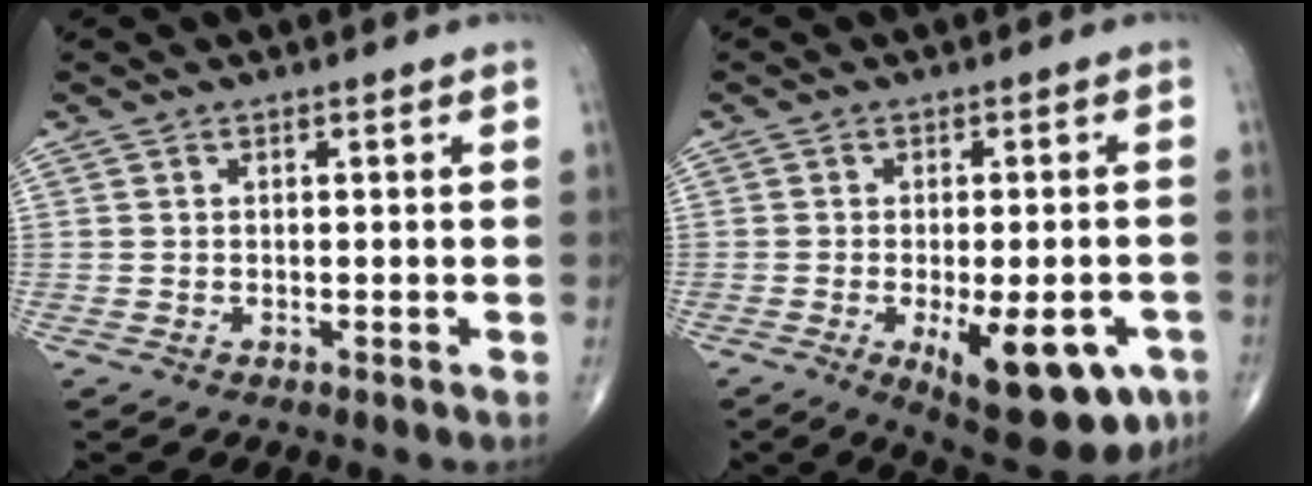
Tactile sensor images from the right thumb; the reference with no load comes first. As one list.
[{"total": 15.5, "force": [-6.2, 6.2, 12.8], "torque": [-0.136, 0.003, -0.068]}]